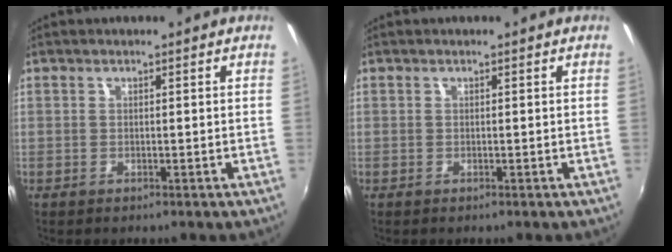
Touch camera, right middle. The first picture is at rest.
{"total": 0.0}